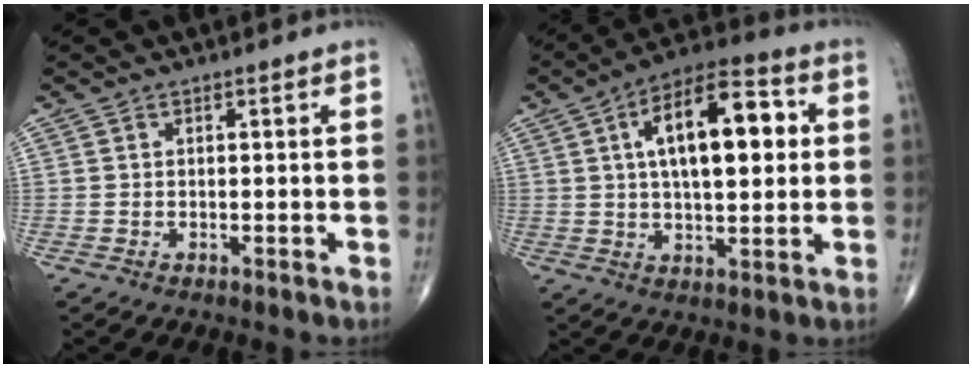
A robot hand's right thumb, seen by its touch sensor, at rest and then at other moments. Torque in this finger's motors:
{"motor_torque": [-0.52, 2.44, 1.66, 0.56, 0.46]}